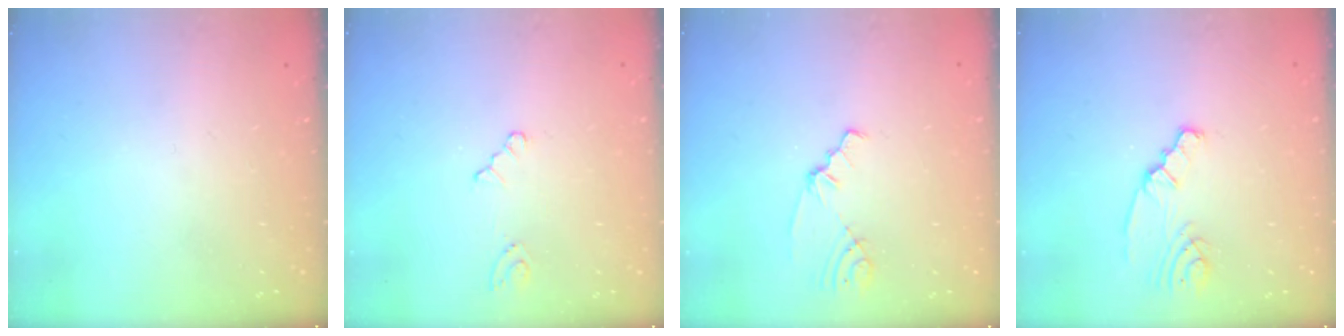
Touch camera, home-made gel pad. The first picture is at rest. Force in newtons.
{"total": 2.8, "press": 2.8, "slide": 0.4}
{"total": 2.1, "press": 2.1, "slide": 0.3}
{"total": 2.5, "press": 2.5, "slide": 0.3}